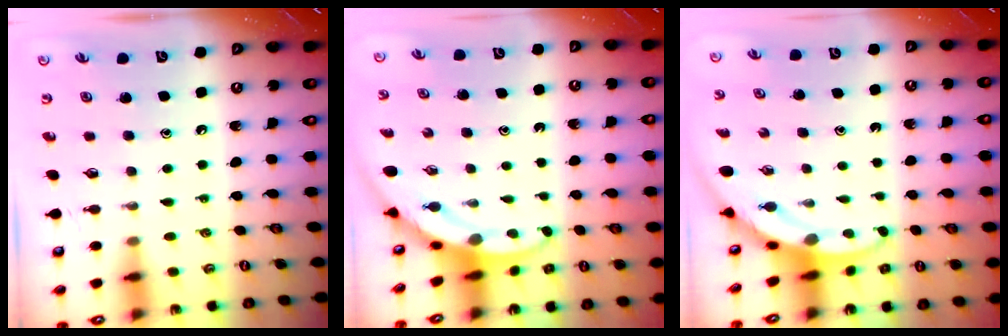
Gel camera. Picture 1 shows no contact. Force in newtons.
{"total": 2.8, "press": 2.8, "slide": 0.3}
{"total": 2.8, "press": 2.8, "slide": 0.3}